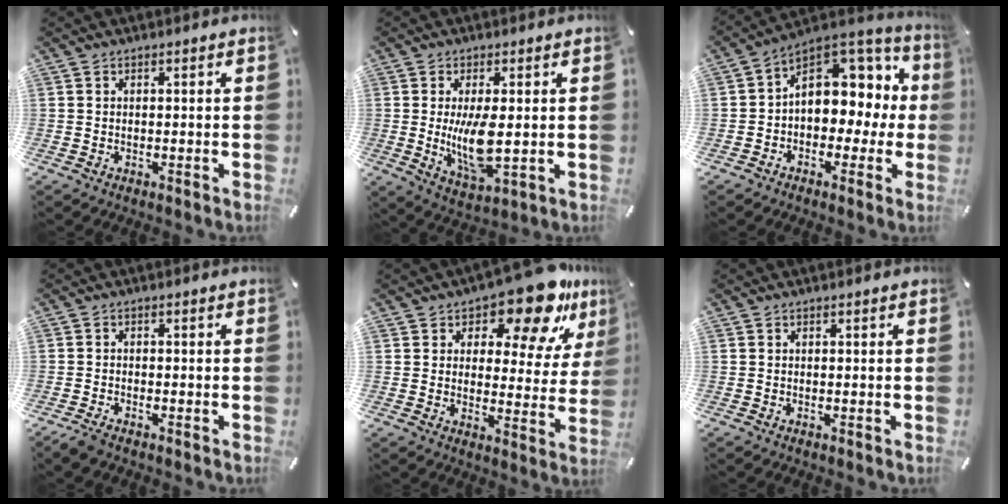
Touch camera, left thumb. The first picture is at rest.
{"total": 10.1, "force": [0.0, 4.0, 9.2], "torque": [-0.176, -0.026, -0.004]}
{"total": 10.7, "force": [3.2, 8.5, 5.6], "torque": [-0.067, -0.035, 0.060]}
{"total": 1.8, "force": [-1.5, 0.3, 0.8], "torque": [-0.020, 0.003, -0.031]}
{"total": 15.1, "force": [10.6, 6.1, 8.8], "torque": [-0.125, -0.073, 0.177]}
{"total": 0.0}